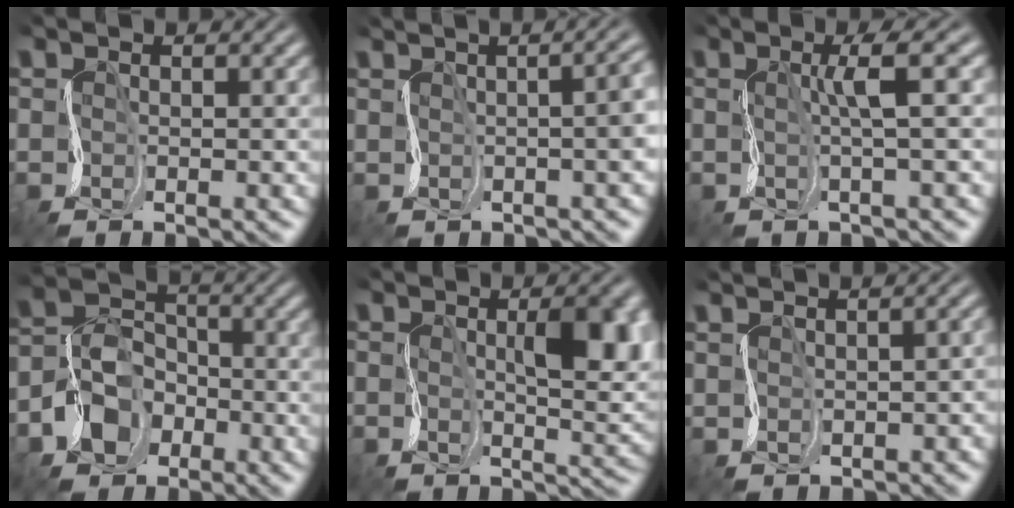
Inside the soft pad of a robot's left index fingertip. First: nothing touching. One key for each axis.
{"total": 7.8, "fx": 0.9, "fy": 3.8, "fz": 6.7, "tx": -0.021, "ty": 0.029, "tz": -0.002}
{"total": 2.5, "fx": 1.0, "fy": -0.2, "fz": 2.3, "tx": -0.041, "ty": 0.015, "tz": 0.011}
{"total": 4.1, "fx": -2.2, "fy": 3.4, "fz": 0.8, "tx": -0.025, "ty": 0.017, "tz": -0.054}
{"total": 5.5, "fx": 1.2, "fy": 2.0, "fz": 5.0, "tx": -0.086, "ty": 0.008, "tz": 0.019}
{"total": 2.4, "fx": -0.6, "fy": 1.5, "fz": 1.7, "tx": 0.007, "ty": 0.018, "tz": -0.009}